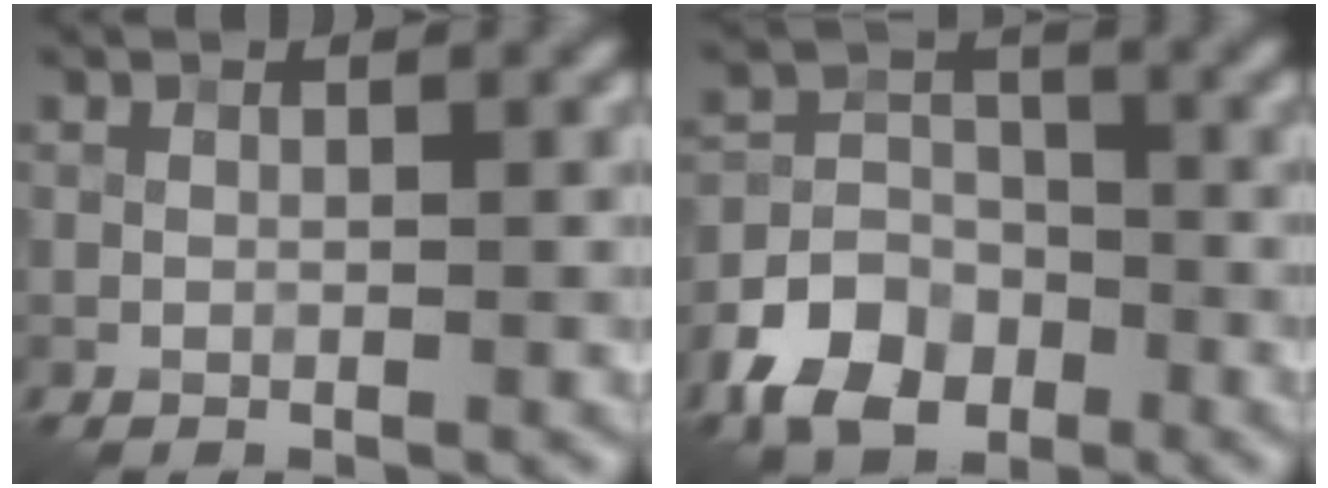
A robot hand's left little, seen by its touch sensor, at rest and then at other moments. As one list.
[{"total": 6.1, "force": [-3.4, 4.2, 2.9], "torque": [-0.057, -0.001, -0.073]}]